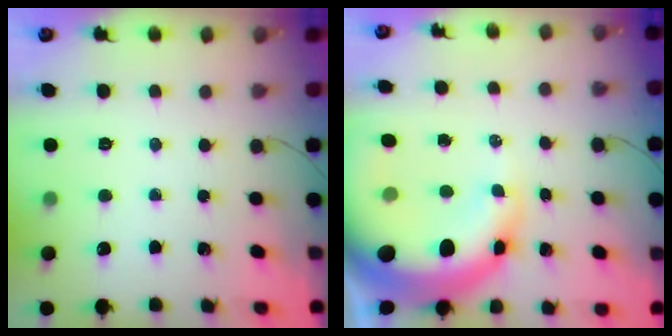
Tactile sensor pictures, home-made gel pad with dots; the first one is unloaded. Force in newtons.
{"total": 18.4, "press": 18.0, "slide": 4.0}